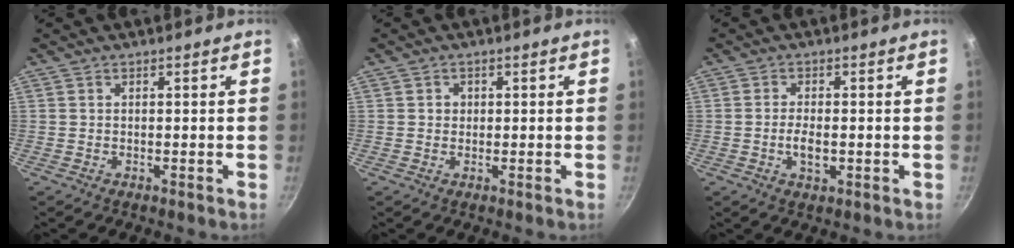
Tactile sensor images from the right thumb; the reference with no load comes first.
{"total": 1.2, "force": [0.2, 1.1, 0.2], "torque": [0.002, 0.001, -0.001]}
{"total": 3.4, "force": [-0.6, 1.6, 2.9], "torque": [-0.060, 0.001, -0.014]}